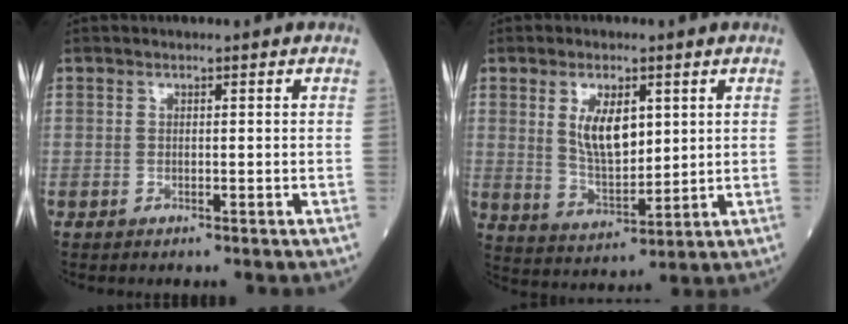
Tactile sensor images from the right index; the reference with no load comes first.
{"total": 8.1, "force": [2.5, 3.4, 6.9], "torque": [-0.131, 0.000, 0.054]}